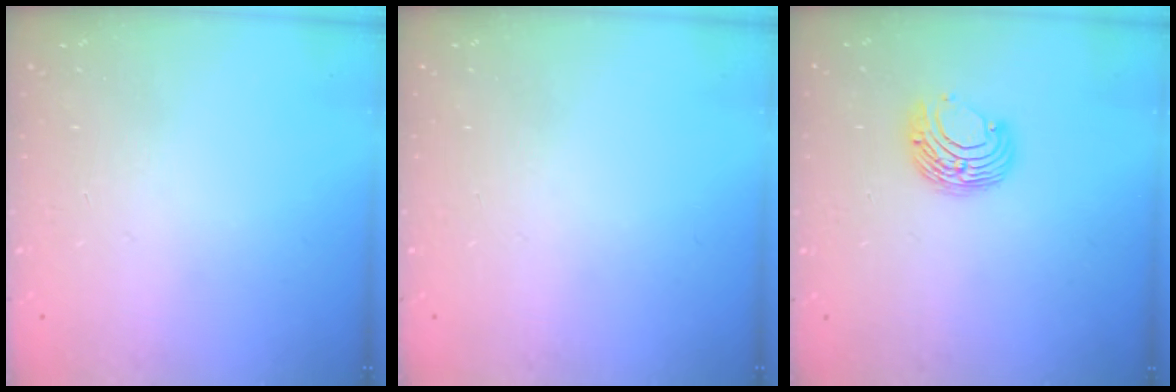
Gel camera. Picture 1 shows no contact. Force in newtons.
{"total": 0.0}
{"total": 8.2, "press": 8.2, "slide": 0.6}